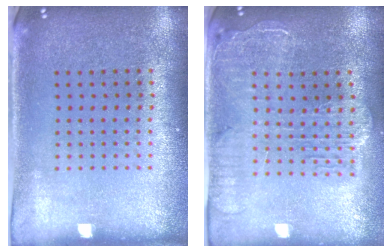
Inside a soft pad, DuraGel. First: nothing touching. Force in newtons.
{"total": 2.3, "press": 2.0, "slide": 1.1}